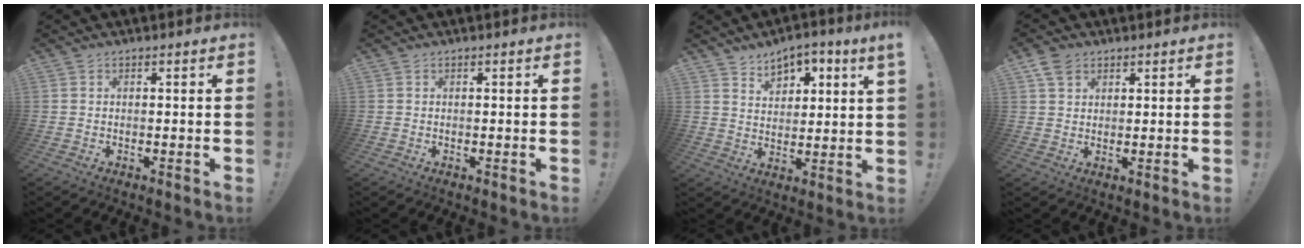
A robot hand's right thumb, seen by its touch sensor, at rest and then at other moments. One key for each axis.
{"total": 0.0}
{"total": 6.5, "fx": 5.1, "fy": 2.8, "fz": 3.0, "tx": -0.038, "ty": -0.029, "tz": 0.089}
{"total": 4.5, "fx": 2.7, "fy": 3.2, "fz": 1.6, "tx": -0.023, "ty": -0.010, "tz": 0.052}